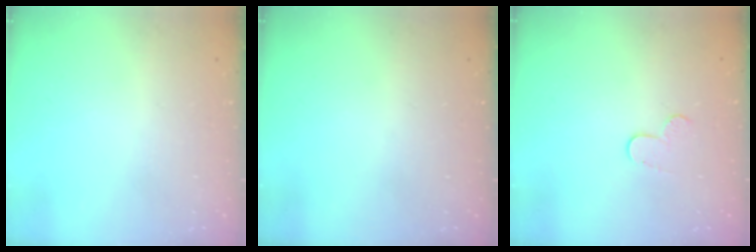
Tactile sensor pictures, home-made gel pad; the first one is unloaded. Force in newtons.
{"total": 0.0}
{"total": 5.7, "press": 5.7, "slide": 0.5}